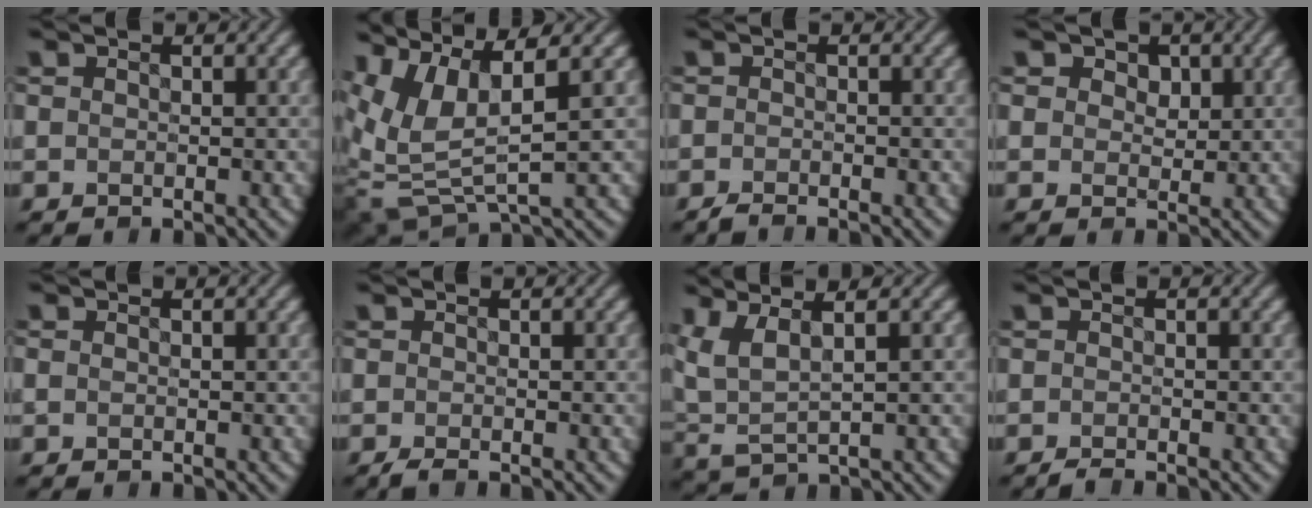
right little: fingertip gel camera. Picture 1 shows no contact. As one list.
[{"total": 8.0, "force": [3.0, 2.5, 7.0], "torque": [-0.170, 0.005, 0.059]}, {"total": 1.3, "force": [-1.2, -0.1, 0.4], "torque": [-0.009, -0.005, -0.029]}, {"total": 3.1, "force": [1.7, 2.2, 1.5], "torque": [-0.025, 0.006, 0.012]}, {"total": 0.0}, {"total": 1.1, "force": [-0.9, 0.0, 0.7], "torque": [-0.016, -0.004, -0.023]}, {"total": 4.4, "force": [2.4, 1.1, 3.5], "torque": [-0.083, 0.008, 0.049]}, {"total": 1.0, "force": [-0.9, -0.1, 0.4], "torque": [-0.008, -0.002, -0.022]}]